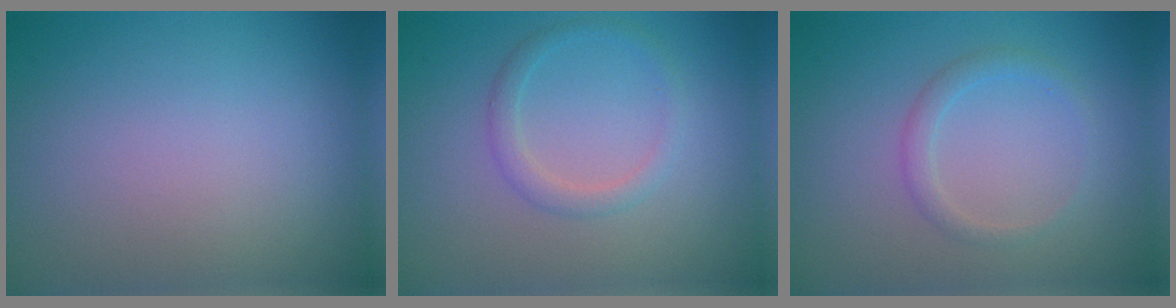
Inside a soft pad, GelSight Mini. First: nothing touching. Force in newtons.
{"total": 1.7, "press": 1.7, "slide": 0.0}
{"total": 1.5, "press": 1.5, "slide": 0.0}